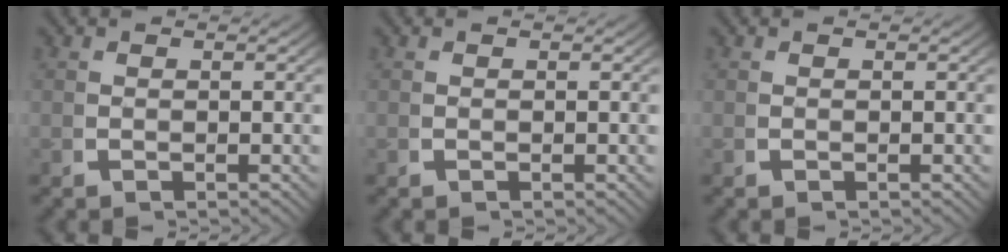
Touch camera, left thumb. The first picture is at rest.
{"total": 0.0}
{"total": 0.0}